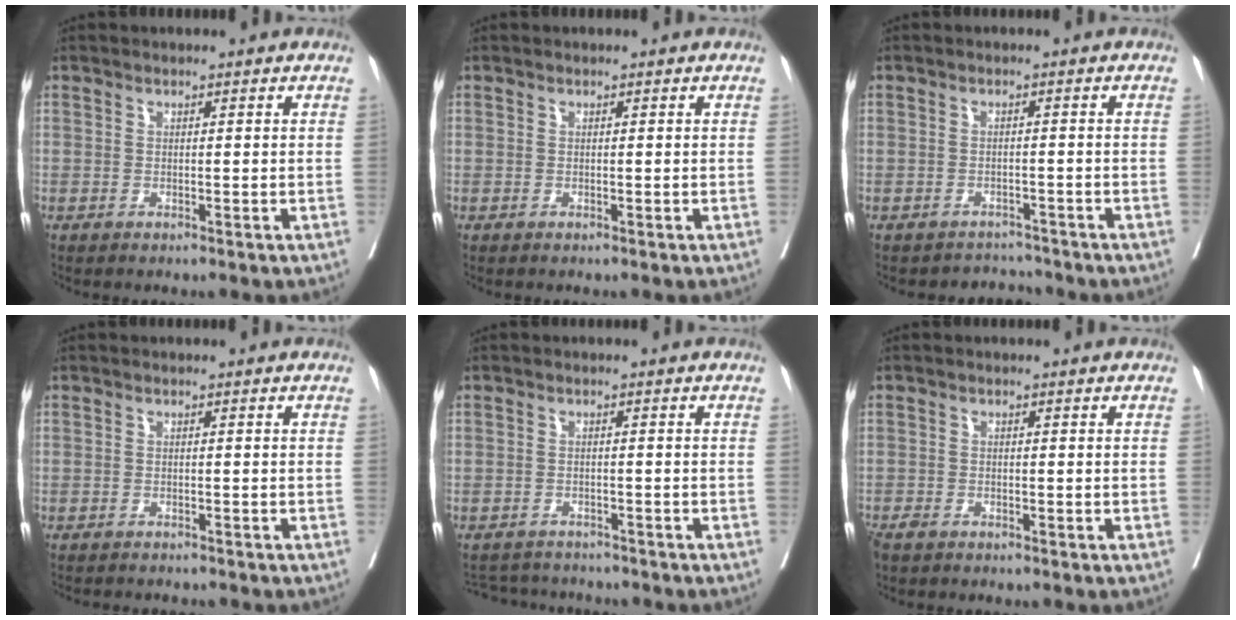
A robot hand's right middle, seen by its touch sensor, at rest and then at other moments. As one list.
[{"total": 0.0}, {"total": 2.6, "force": [-2.3, 0.4, -1.2], "torque": [0.022, 0.004, -0.034]}, {"total": 4.2, "force": [-4.0, 0.8, 1.2], "torque": [-0.011, -0.004, -0.054]}, {"total": 6.2, "force": [-6.1, 1.0, 0.6], "torque": [-0.005, 0.003, -0.090]}, {"total": 2.0, "force": [-1.6, 0.9, 0.8], "torque": [-0.020, -0.004, -0.027]}]